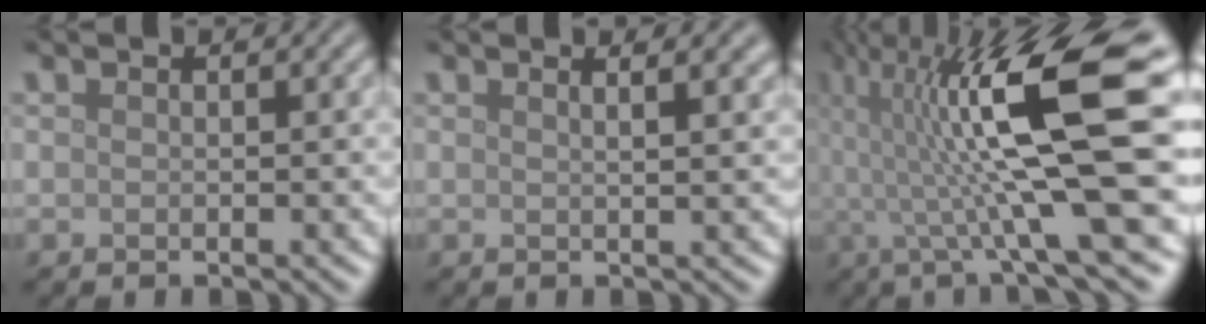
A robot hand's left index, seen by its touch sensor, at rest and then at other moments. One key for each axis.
{"total": 3.3, "fx": 1.8, "fy": 1.4, "fz": 2.3, "tx": -0.006, "ty": 0.019, "tz": -0.008}
{"total": 13.7, "fx": 1.7, "fy": 2.9, "fz": 13.3, "tx": -0.228, "ty": 0.017, "tz": 0.027}